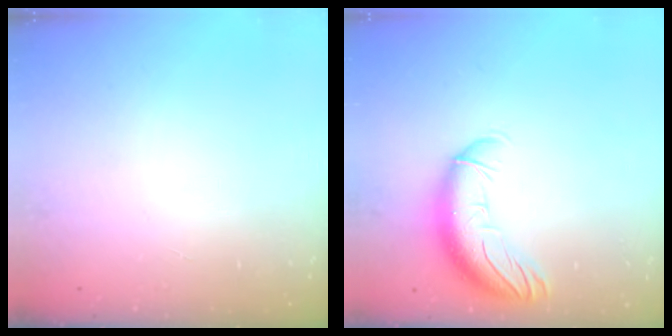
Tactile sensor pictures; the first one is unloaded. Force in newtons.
{"total": 12.4, "press": 12.0, "slide": 2.9}